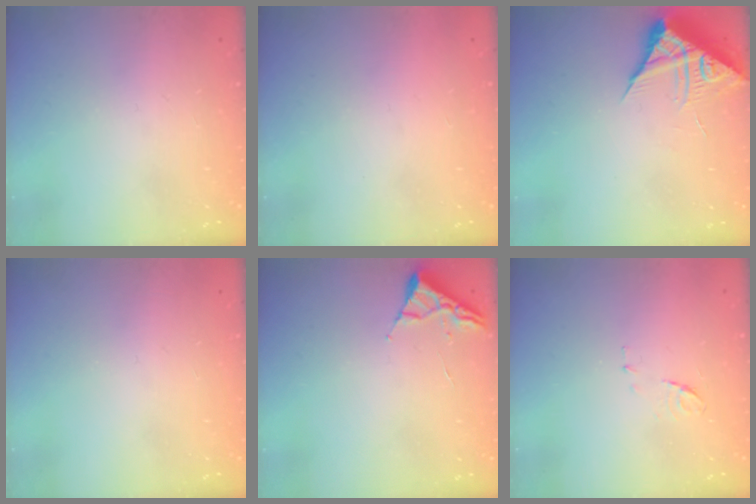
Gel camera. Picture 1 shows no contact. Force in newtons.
{"total": 1.5, "press": 1.5, "slide": 0.1}
{"total": 8.2, "press": 8.2, "slide": 0.7}
{"total": 0.0}
{"total": 2.6, "press": 2.6, "slide": 0.3}
{"total": 6.2, "press": 6.2, "slide": 0.5}